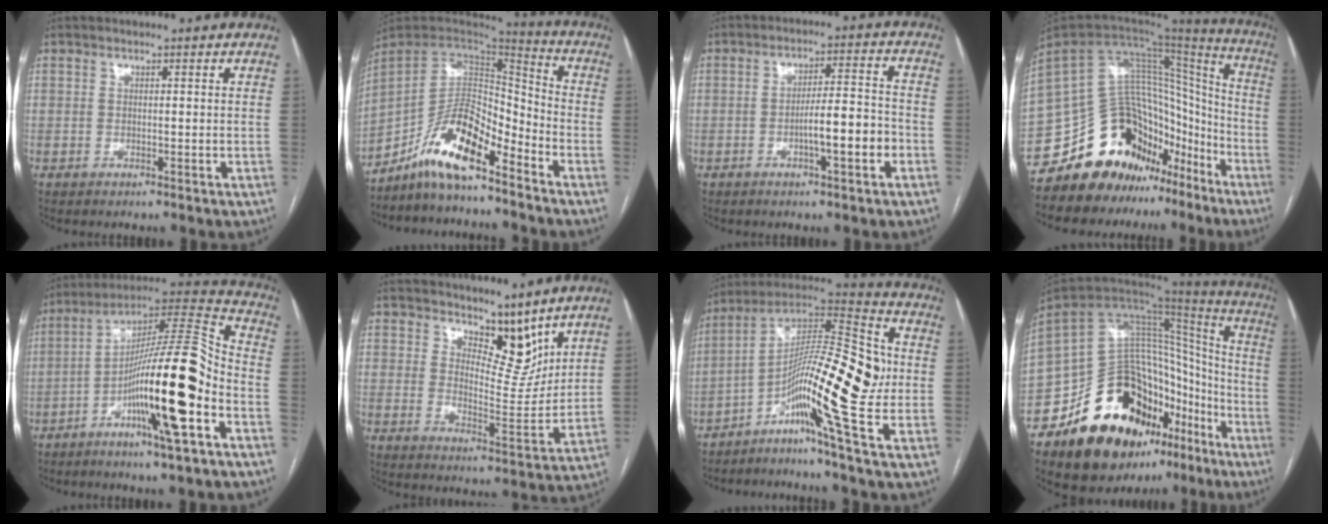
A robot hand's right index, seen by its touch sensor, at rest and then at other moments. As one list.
[{"total": 12.6, "force": [-9.0, 3.2, 8.2], "torque": [-0.145, 0.024, -0.164]}, {"total": 7.3, "force": [-2.6, 0.9, 6.8], "torque": [-0.111, 0.014, -0.041]}, {"total": 21.8, "force": [-15.2, 12.6, 9.1], "torque": [-0.146, 0.087, -0.234]}, {"total": 19.6, "force": [-6.8, 1.3, 18.3], "torque": [-0.307, 0.007, -0.114]}, {"total": 8.2, "force": [6.8, 3.1, 3.4], "torque": [-0.043, -0.014, 0.122]}, {"total": 17.7, "force": [-4.3, 0.5, 17.1], "torque": [-0.294, 0.019, -0.089]}, {"total": 29.4, "force": [-17.3, 16.5, 17.1], "torque": [-0.221, 0.062, -0.248]}]